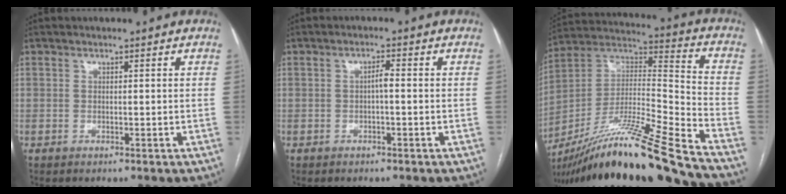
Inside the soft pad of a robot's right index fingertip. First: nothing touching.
{"total": 1.6, "force": [-0.3, 0.3, 1.5], "torque": [-0.026, 0.004, -0.005]}
{"total": 25.6, "force": [-19.6, -0.4, 16.4], "torque": [-0.283, -0.019, -0.350]}